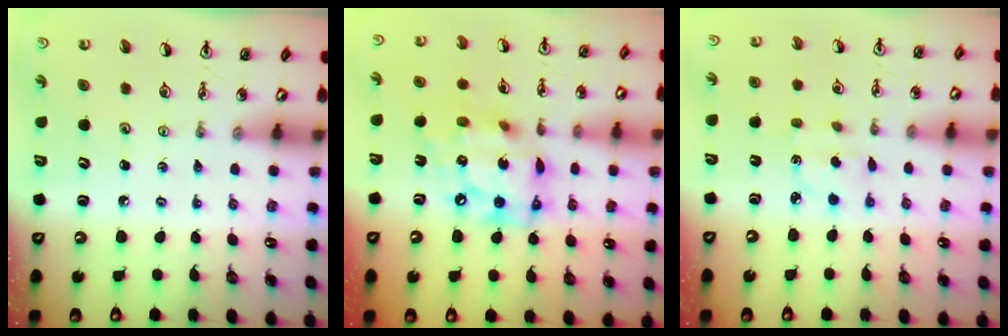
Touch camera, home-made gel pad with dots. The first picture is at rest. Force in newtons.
{"total": 18.0, "press": 17.9, "slide": 1.8}
{"total": 2.9, "press": 2.8, "slide": 0.8}